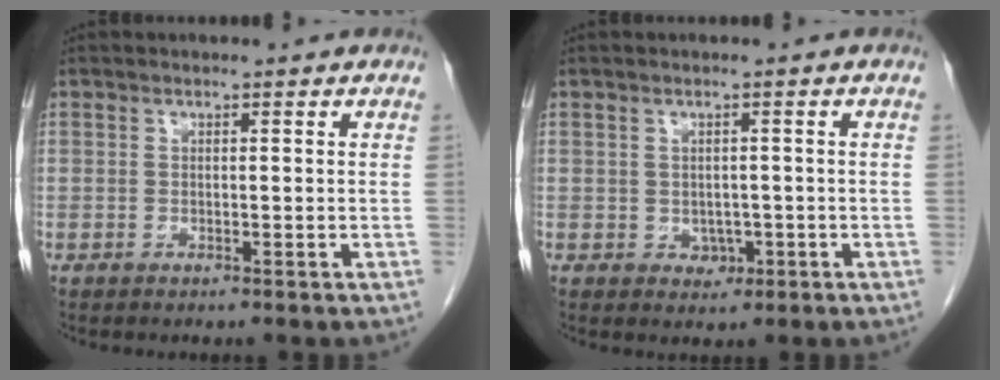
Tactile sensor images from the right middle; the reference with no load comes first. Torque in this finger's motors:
{"motor_torque": [0.10, -0.13, 0.03, 0.00]}